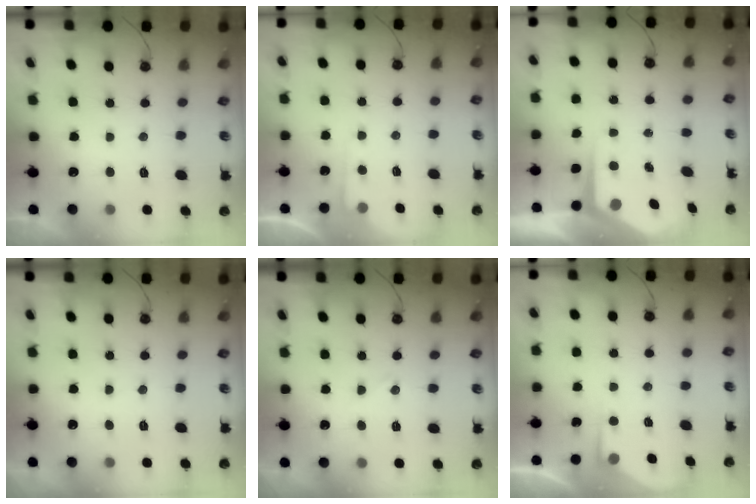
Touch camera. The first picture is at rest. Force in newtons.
{"total": 4.1, "press": 4.0, "slide": 0.6}
{"total": 6.9, "press": 6.9, "slide": 0.6}
{"total": 3.7, "press": 3.7, "slide": 0.7}
{"total": 6.8, "press": 6.7, "slide": 0.4}
{"total": 3.5, "press": 3.5, "slide": 0.6}